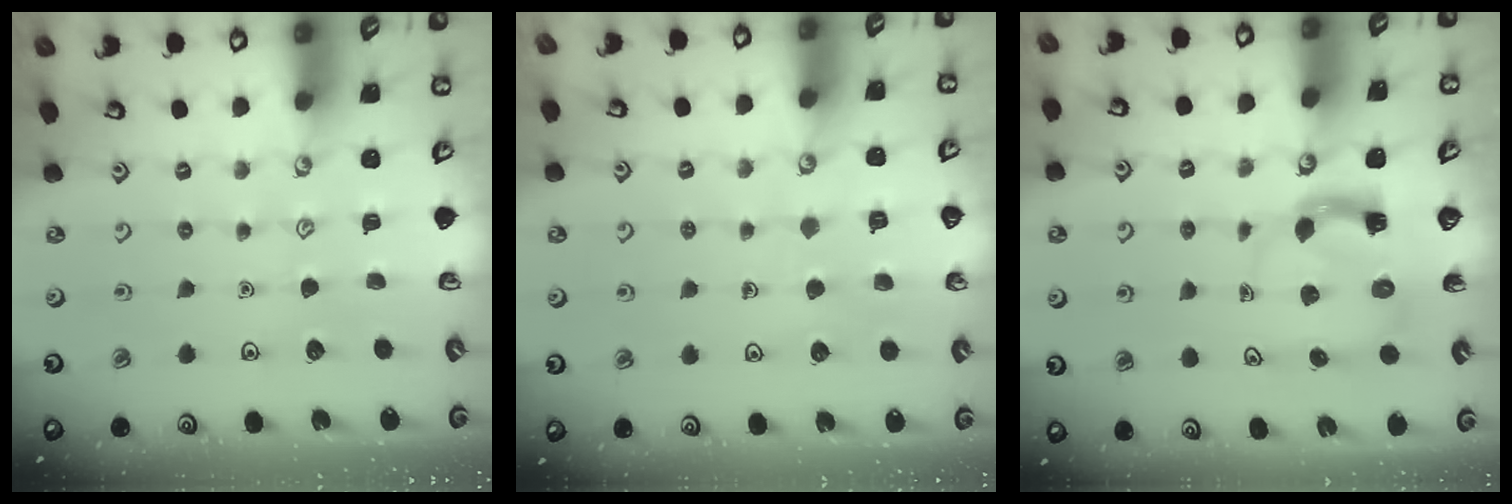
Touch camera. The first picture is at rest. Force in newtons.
{"total": 6.5, "press": 6.5, "slide": 0.4}
{"total": 3.5, "press": 3.5, "slide": 0.4}